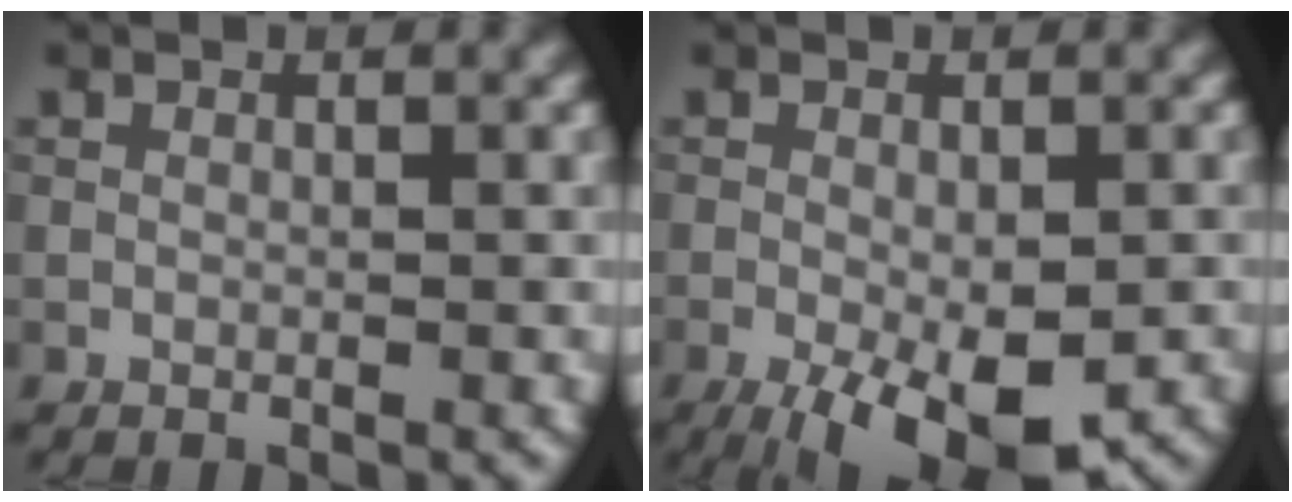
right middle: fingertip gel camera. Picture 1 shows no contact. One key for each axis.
{"total": 8.5, "fx": -4.0, "fy": 3.3, "fz": 6.8, "tx": -0.119, "ty": -0.024, "tz": -0.046}